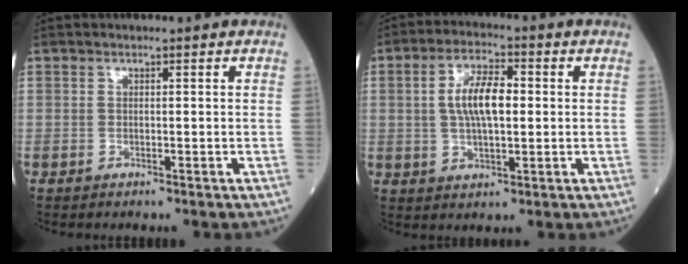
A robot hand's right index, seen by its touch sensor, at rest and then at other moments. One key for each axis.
{"total": 8.0, "fx": 0.8, "fy": 2.8, "fz": 7.4, "tx": -0.148, "ty": 0.010, "tz": 0.014}